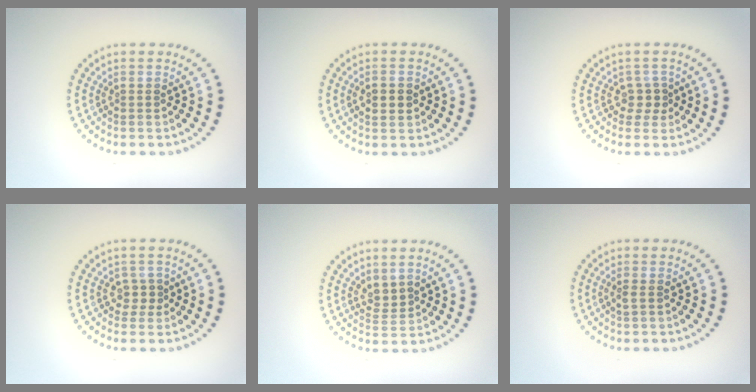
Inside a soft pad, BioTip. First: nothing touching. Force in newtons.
{"total": 2.6, "press": 2.6, "slide": 0.1}
{"total": 1.7, "press": 1.3, "slide": 1.0}
{"total": 1.4, "press": 1.0, "slide": 0.9}
{"total": 1.6, "press": 1.4, "slide": 0.9}
{"total": 0.9, "press": 0.8, "slide": 0.4}